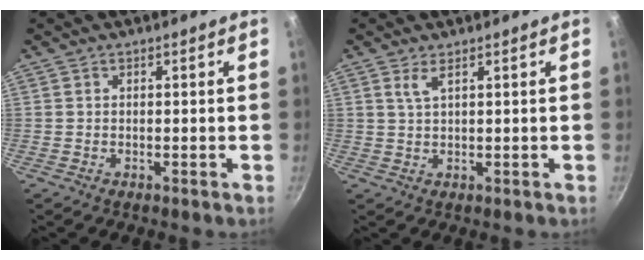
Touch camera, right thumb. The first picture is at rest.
{"total": 2.2, "force": [1.2, 0.6, 1.8], "torque": [-0.036, -0.006, 0.026]}